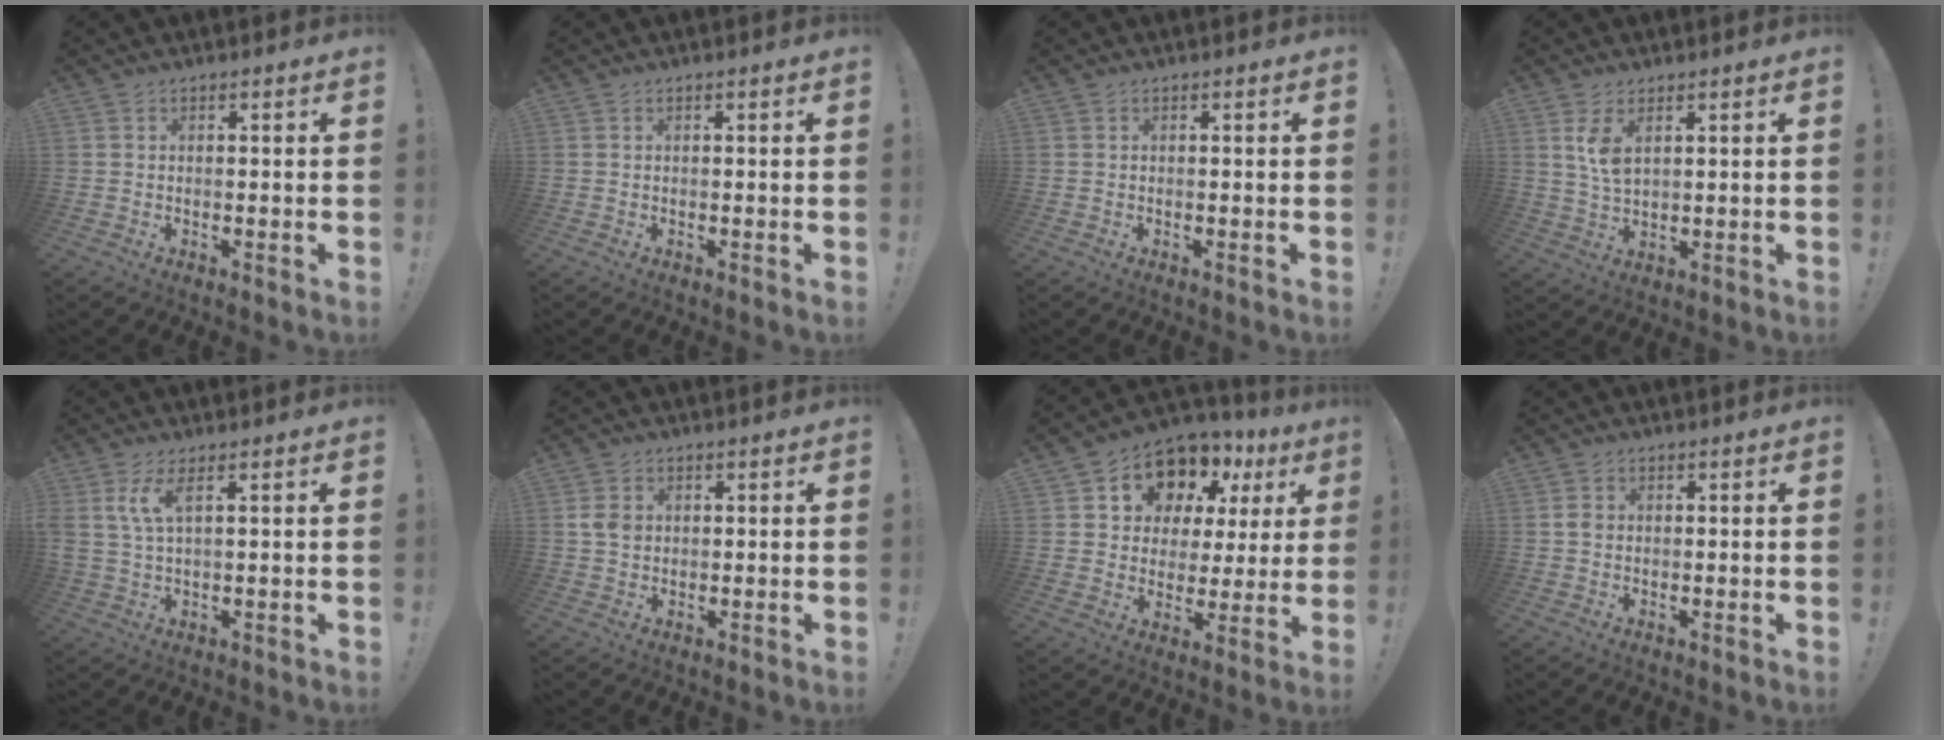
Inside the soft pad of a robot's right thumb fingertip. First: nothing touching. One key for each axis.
{"total": 0.0}
{"total": 0.0}
{"total": 5.9, "fx": 2.7, "fy": 2.8, "fz": 4.3, "tx": -0.073, "ty": -0.019, "tz": 0.045}
{"total": 5.7, "fx": 2.6, "fy": 1.6, "fz": 4.9, "tx": -0.098, "ty": -0.008, "tz": 0.042}
{"total": 3.5, "fx": 0.6, "fy": 2.8, "fz": 2.1, "tx": -0.029, "ty": 0.004, "tz": 0.011}
{"total": 11.7, "fx": 7.8, "fy": 7.9, "fz": 3.7, "tx": -0.051, "ty": -0.071, "tz": 0.151}
{"total": 1.3, "fx": 0.0, "fy": 1.1, "fz": 0.7, "tx": -0.011, "ty": 0.003, "tz": 0.000}